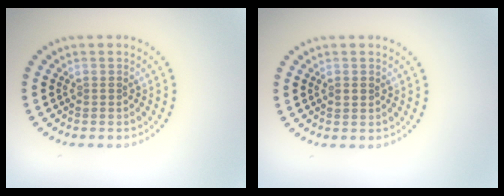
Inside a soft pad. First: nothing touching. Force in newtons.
{"total": 1.2, "press": 1.2, "slide": 0.1}